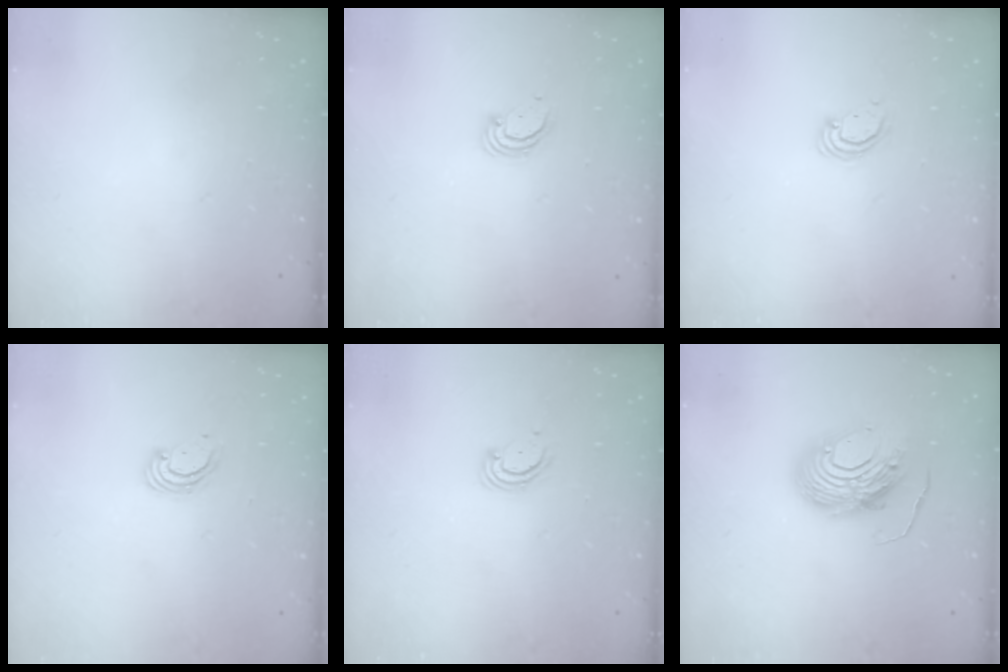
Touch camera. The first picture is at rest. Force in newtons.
{"total": 3.1, "press": 3.1, "slide": 0.3}
{"total": 2.7, "press": 2.7, "slide": 0.2}
{"total": 3.3, "press": 3.3, "slide": 0.3}
{"total": 2.9, "press": 2.9, "slide": 0.3}
{"total": 12.0, "press": 11.9, "slide": 1.3}